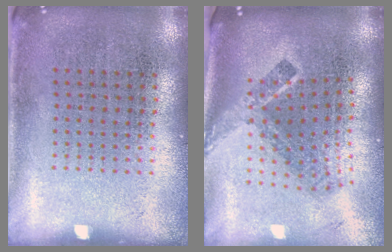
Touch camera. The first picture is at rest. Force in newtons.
{"total": 2.3, "press": 1.5, "slide": 1.7}